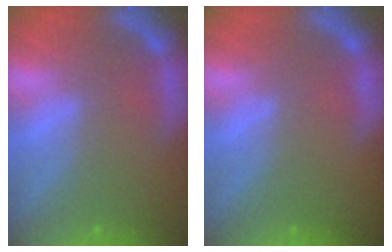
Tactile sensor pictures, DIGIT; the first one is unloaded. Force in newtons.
{"total": 0.0}